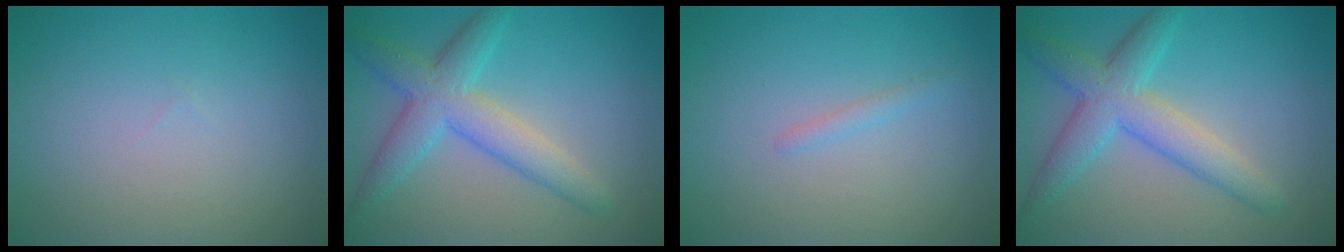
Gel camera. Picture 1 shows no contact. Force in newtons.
{"total": 5.3, "press": 5.3, "slide": 0.2}
{"total": 0.7, "press": 0.7, "slide": 0.0}
{"total": 5.3, "press": 5.3, "slide": 0.2}